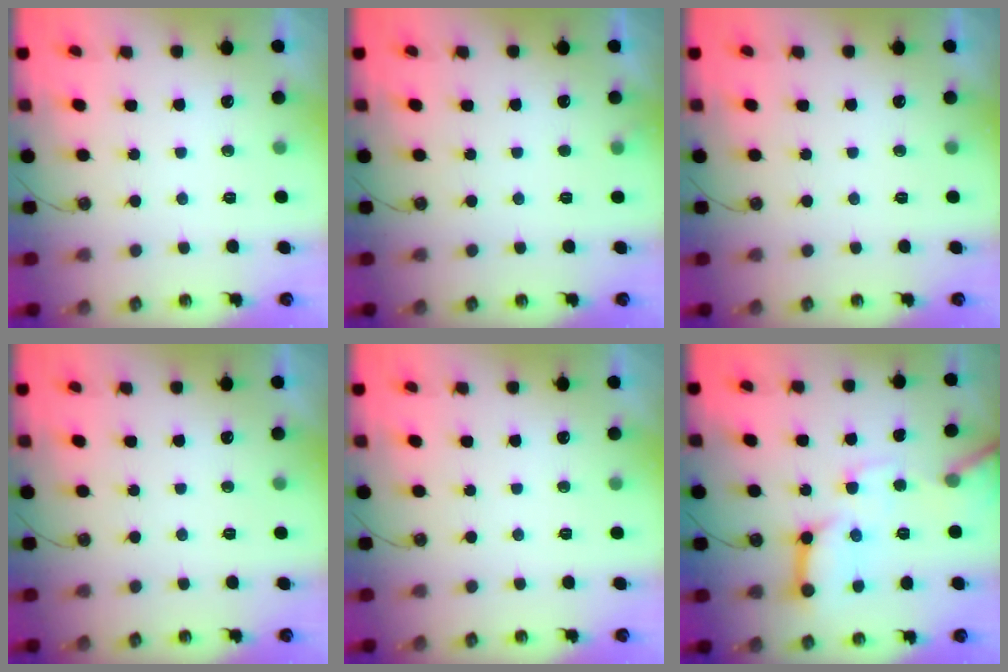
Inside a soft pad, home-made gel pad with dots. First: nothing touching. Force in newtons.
{"total": 2.6, "press": 2.6, "slide": 0.4}
{"total": 0.0}
{"total": 0.0}
{"total": 0.0}
{"total": 14.8, "press": 14.8, "slide": 1.1}